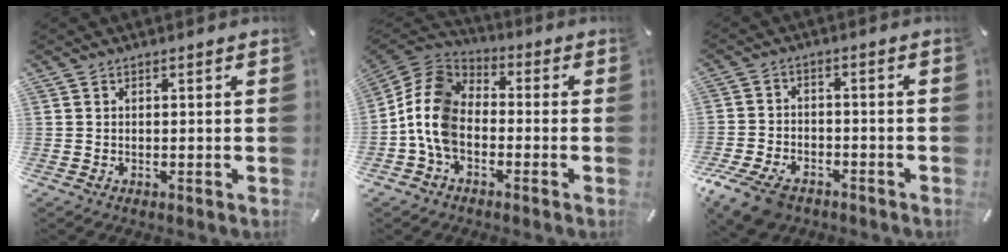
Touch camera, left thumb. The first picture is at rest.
{"total": 11.8, "force": [-3.9, 8.3, 7.5], "torque": [-0.176, 0.017, -0.077]}
{"total": 8.9, "force": [-5.7, 5.2, 4.3], "torque": [-0.096, 0.023, -0.106]}